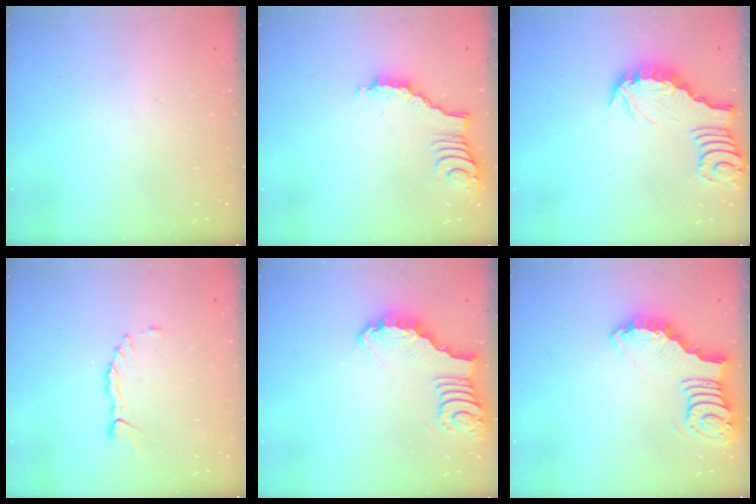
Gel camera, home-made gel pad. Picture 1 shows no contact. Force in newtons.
{"total": 2.7, "press": 2.7, "slide": 0.3}
{"total": 3.2, "press": 3.2, "slide": 0.4}
{"total": 2.8, "press": 2.8, "slide": 0.4}
{"total": 3.6, "press": 3.6, "slide": 0.1}
{"total": 6.5, "press": 6.4, "slide": 0.9}